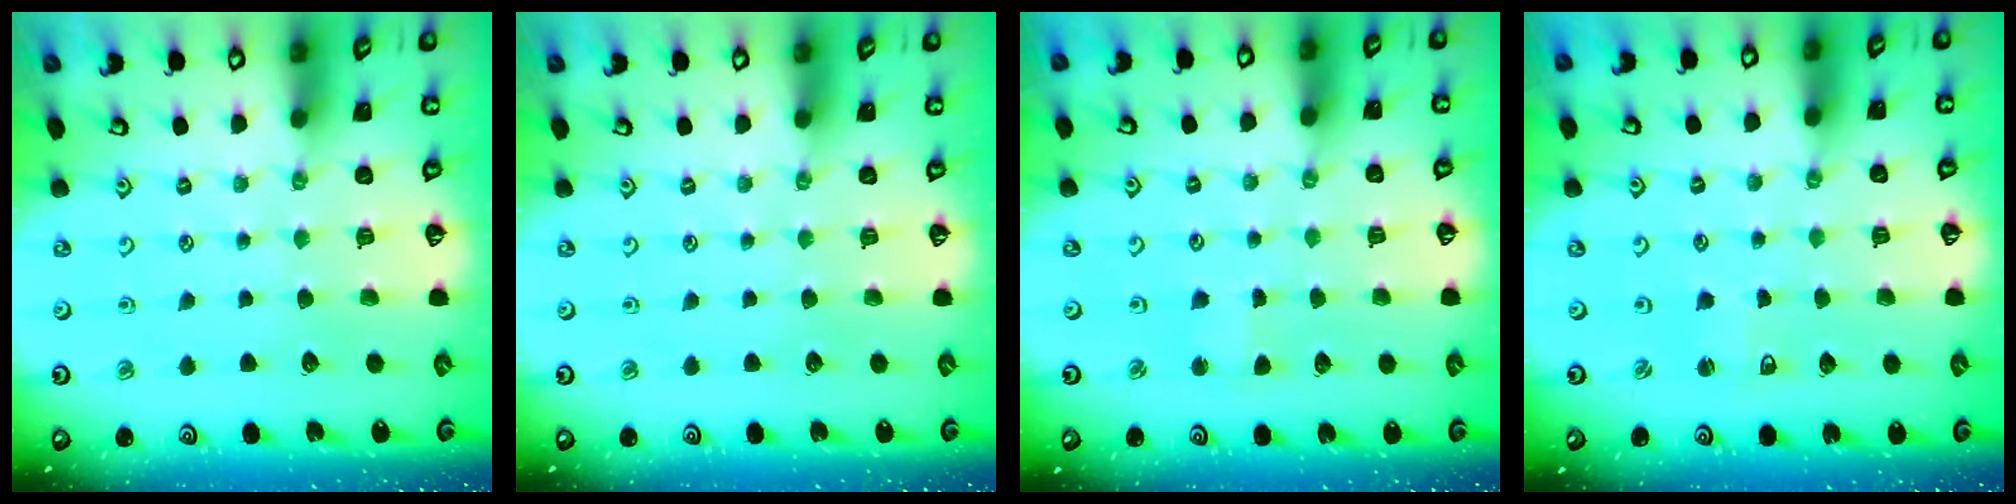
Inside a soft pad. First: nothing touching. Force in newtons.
{"total": 0.0}
{"total": 2.1, "press": 2.1, "slide": 0.2}
{"total": 2.2, "press": 2.2, "slide": 0.3}